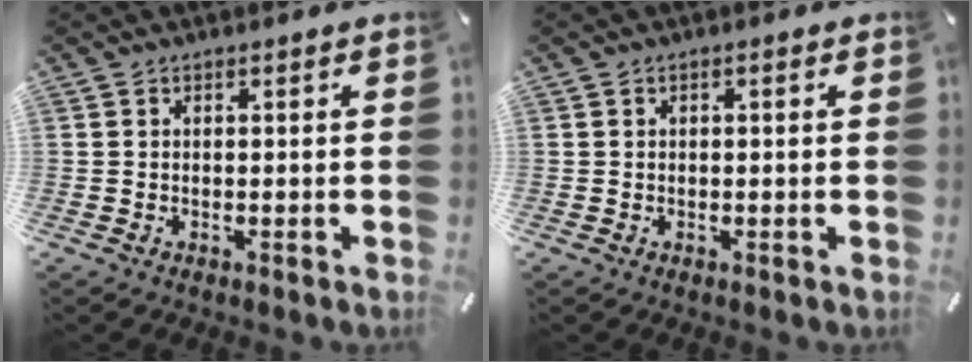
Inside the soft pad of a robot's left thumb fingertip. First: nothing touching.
{"total": 0.7, "force": [0.0, 0.3, 0.6], "torque": [-0.010, 0.002, -0.001]}